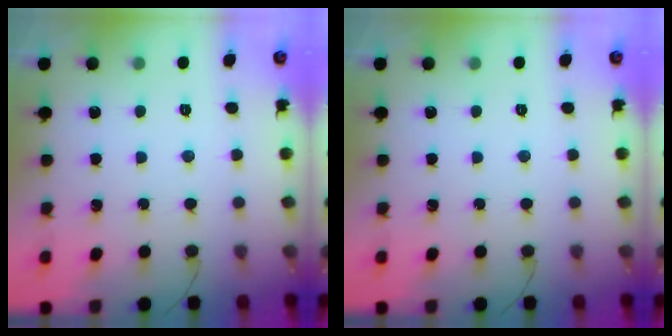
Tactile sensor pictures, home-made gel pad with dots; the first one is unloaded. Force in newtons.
{"total": 0.0}